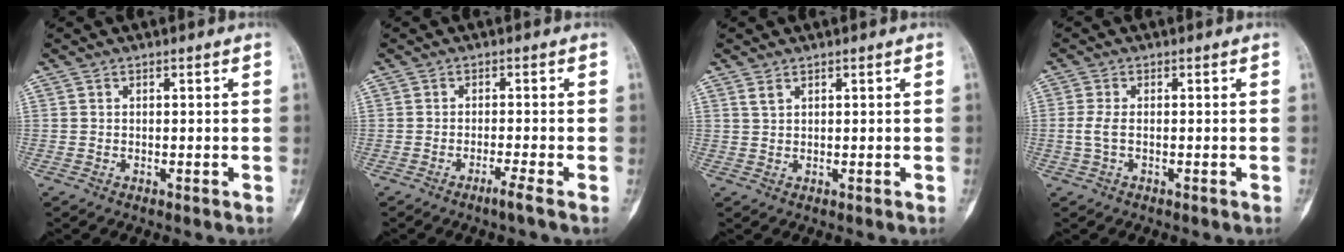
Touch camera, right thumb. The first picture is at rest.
{"total": 2.1, "force": [-1.4, -0.7, 1.4], "torque": [-0.036, 0.002, -0.030]}
{"total": 1.2, "force": [0.9, 0.5, 0.7], "torque": [-0.011, 0.001, 0.021]}
{"total": 2.5, "force": [-0.4, 1.2, 2.2], "torque": [-0.059, 0.001, -0.009]}